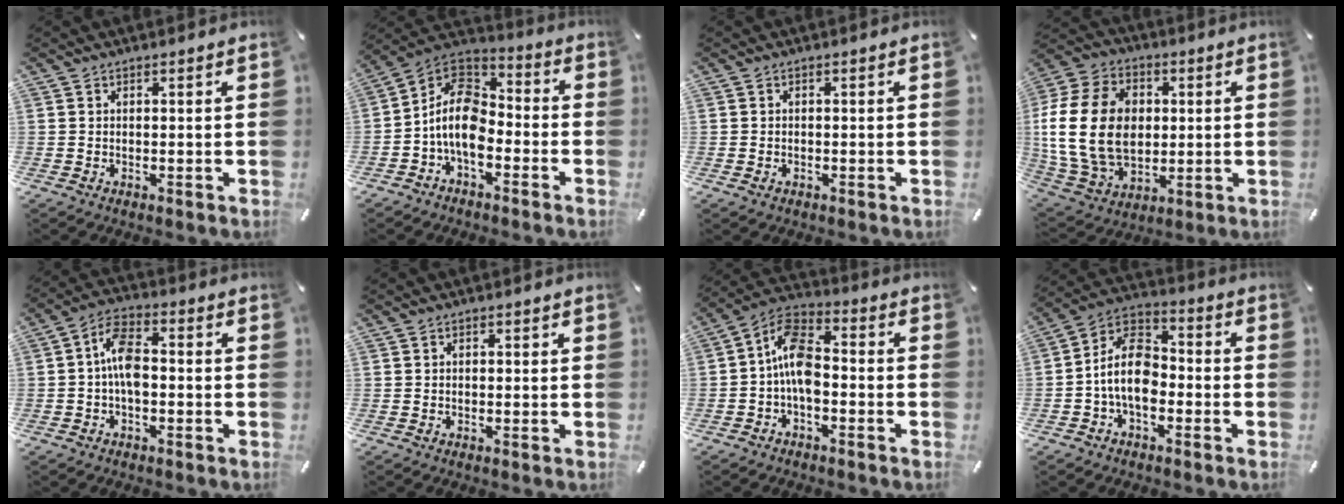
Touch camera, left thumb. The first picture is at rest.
{"total": 12.2, "force": [-4.7, 7.8, 8.2], "torque": [-0.181, 0.015, -0.094]}
{"total": 0.9, "force": [-0.4, 0.7, 0.5], "torque": [-0.010, 0.001, -0.008]}
{"total": 20.7, "force": [1.1, 15.5, 13.7], "torque": [-0.292, 0.005, 0.017]}
{"total": 8.1, "force": [-1.2, 4.4, 6.7], "torque": [-0.135, 0.017, -0.023]}
{"total": 0.6, "force": [-0.1, 0.6, 0.3], "torque": [-0.004, 0.004, -0.003]}
{"total": 10.0, "force": [-2.3, 6.1, 7.7], "torque": [-0.162, 0.011, -0.040]}
{"total": 12.0, "force": [-3.4, 7.6, 8.6], "torque": [-0.189, 0.017, -0.066]}